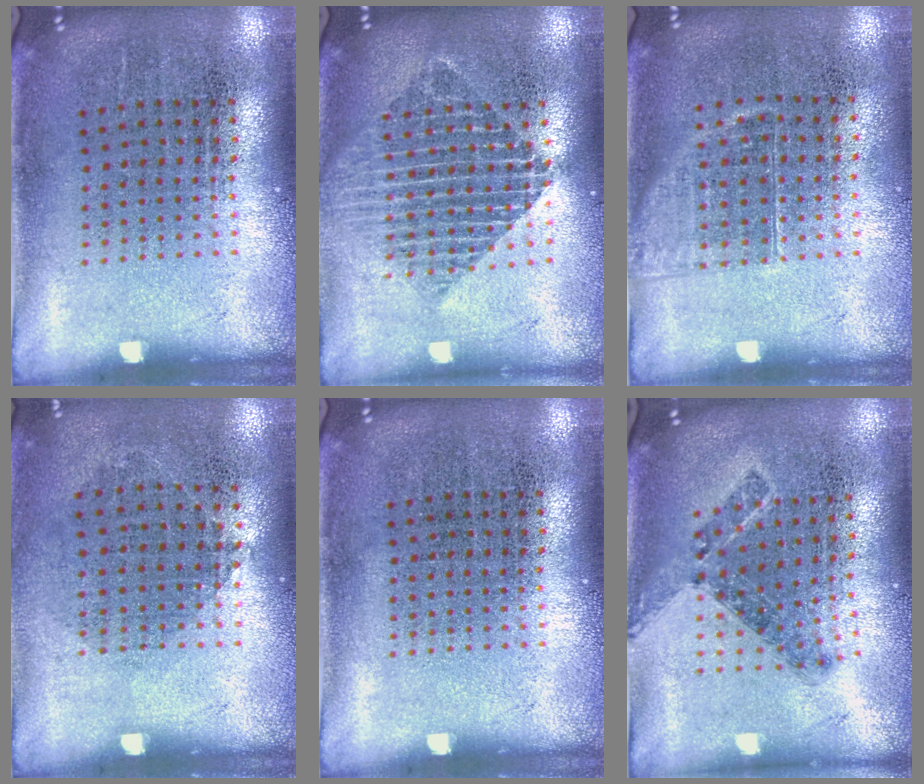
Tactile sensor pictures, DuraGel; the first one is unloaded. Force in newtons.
{"total": 2.0, "press": 1.6, "slide": 1.2}
{"total": 1.1, "press": 0.9, "slide": 0.6}
{"total": 0.9, "press": 0.8, "slide": 0.5}
{"total": 0.0}
{"total": 0.8, "press": 0.7, "slide": 0.3}